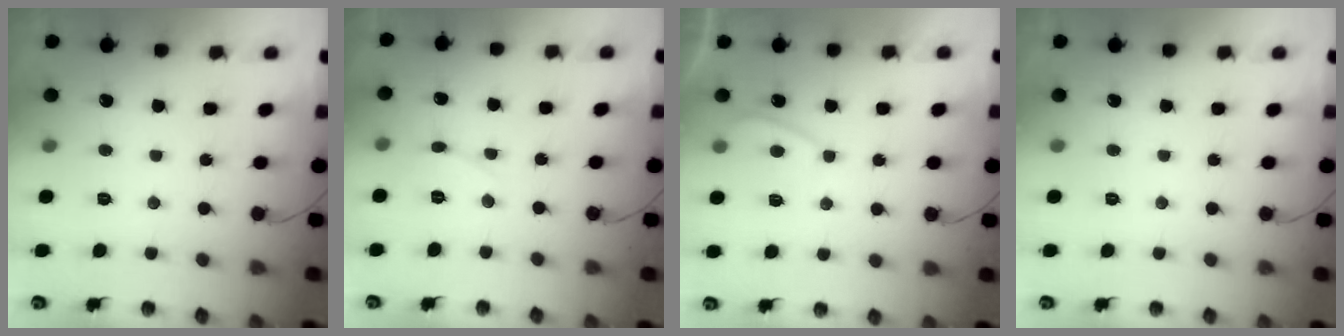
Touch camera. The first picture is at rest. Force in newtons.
{"total": 2.9, "press": 2.9, "slide": 0.3}
{"total": 2.8, "press": 2.8, "slide": 0.7}
{"total": 0.0}